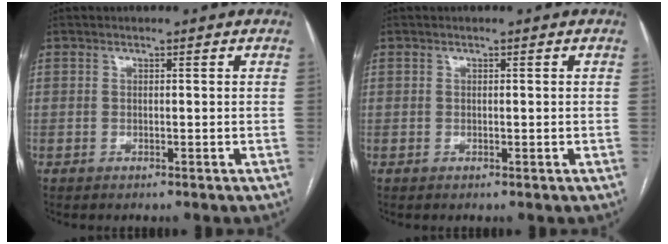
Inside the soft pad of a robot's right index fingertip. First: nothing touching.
{"total": 0.0}